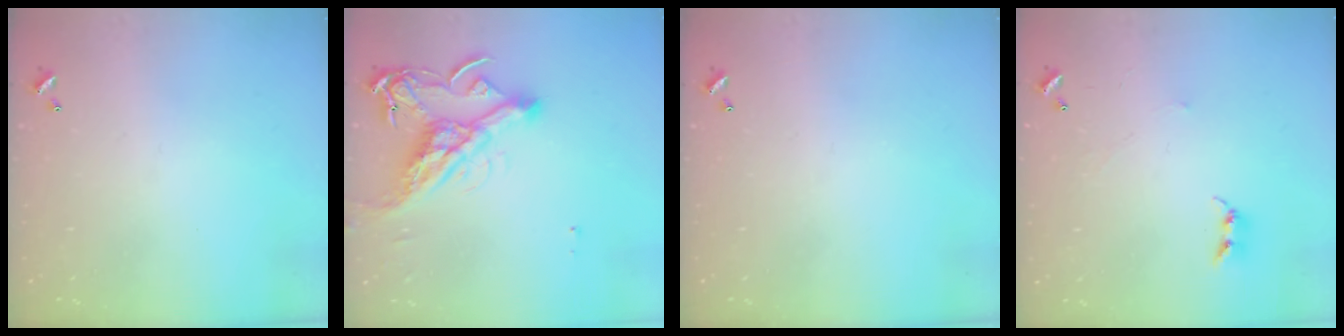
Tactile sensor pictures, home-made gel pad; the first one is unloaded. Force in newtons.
{"total": 10.7, "press": 10.6, "slide": 1.6}
{"total": 0.0}
{"total": 2.4, "press": 2.4, "slide": 0.2}